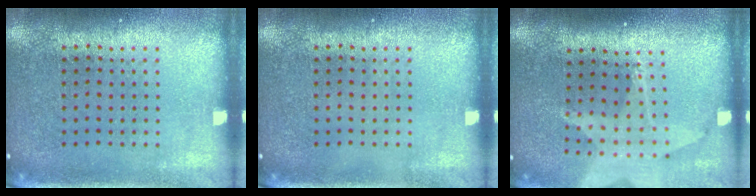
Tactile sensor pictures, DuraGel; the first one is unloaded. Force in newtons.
{"total": 0.0}
{"total": 2.0, "press": 1.5, "slide": 1.2}